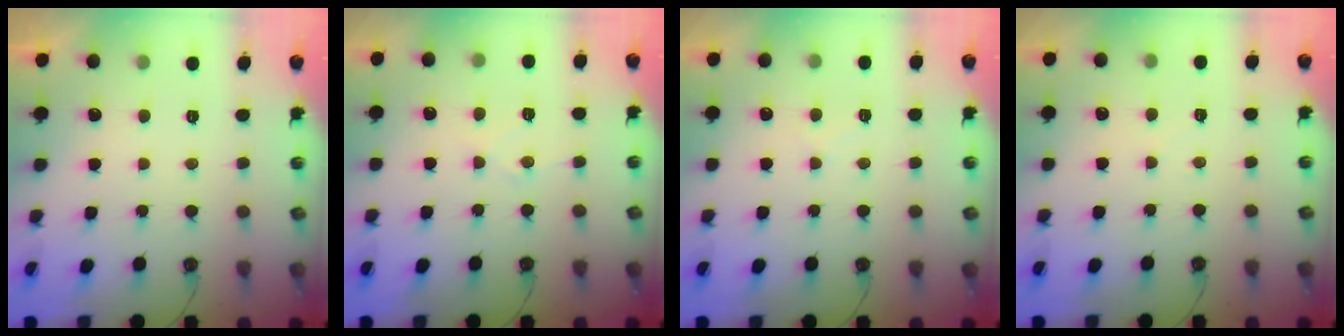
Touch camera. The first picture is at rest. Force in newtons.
{"total": 6.2, "press": 6.2, "slide": 0.6}
{"total": 5.2, "press": 5.2, "slide": 0.7}
{"total": 2.3, "press": 2.3, "slide": 0.3}